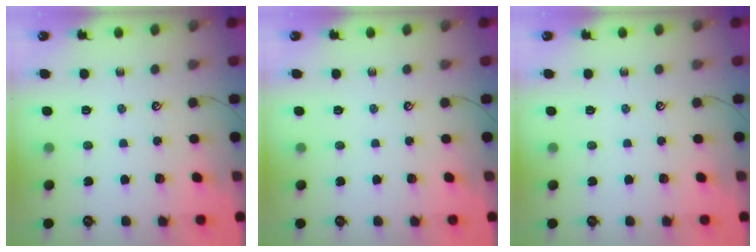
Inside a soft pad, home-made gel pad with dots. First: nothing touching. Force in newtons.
{"total": 0.0}
{"total": 0.0}